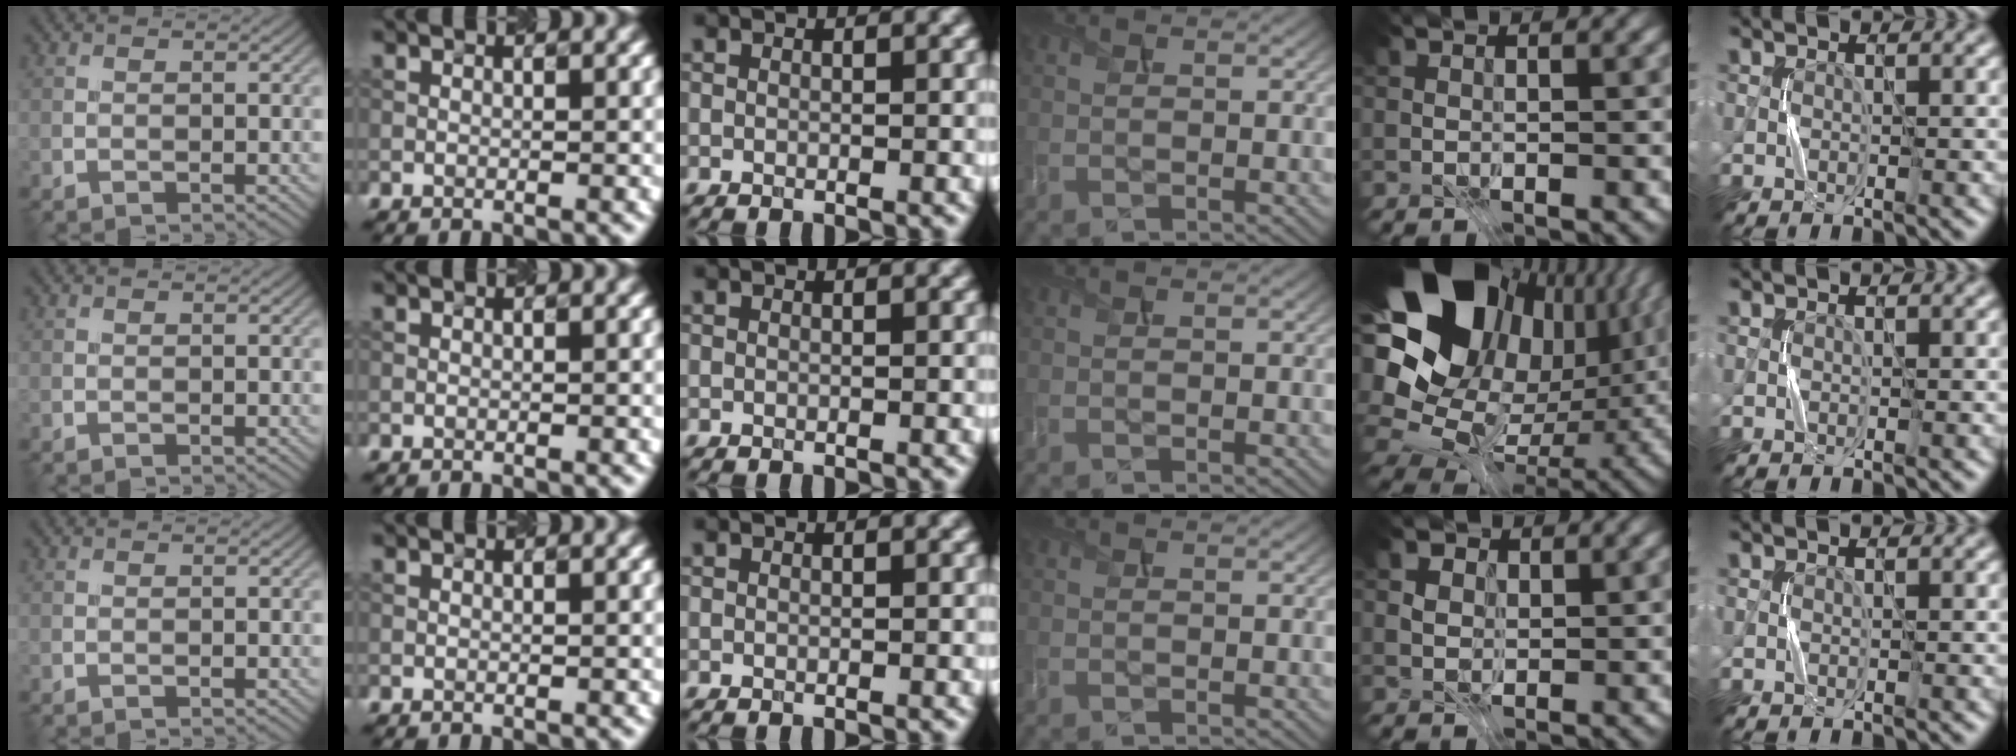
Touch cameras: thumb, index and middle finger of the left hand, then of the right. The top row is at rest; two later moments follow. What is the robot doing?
{"motion": "press", "object": "joystick"}